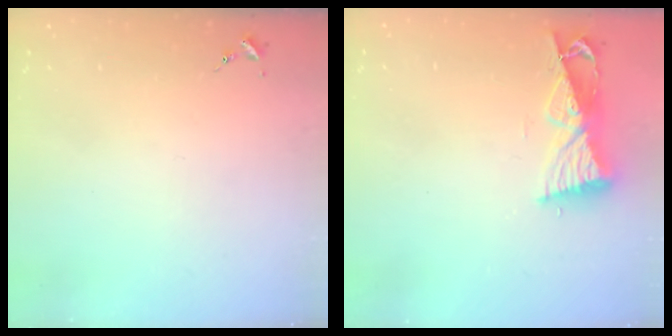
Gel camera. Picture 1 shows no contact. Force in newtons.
{"total": 8.7, "press": 8.7, "slide": 1.0}